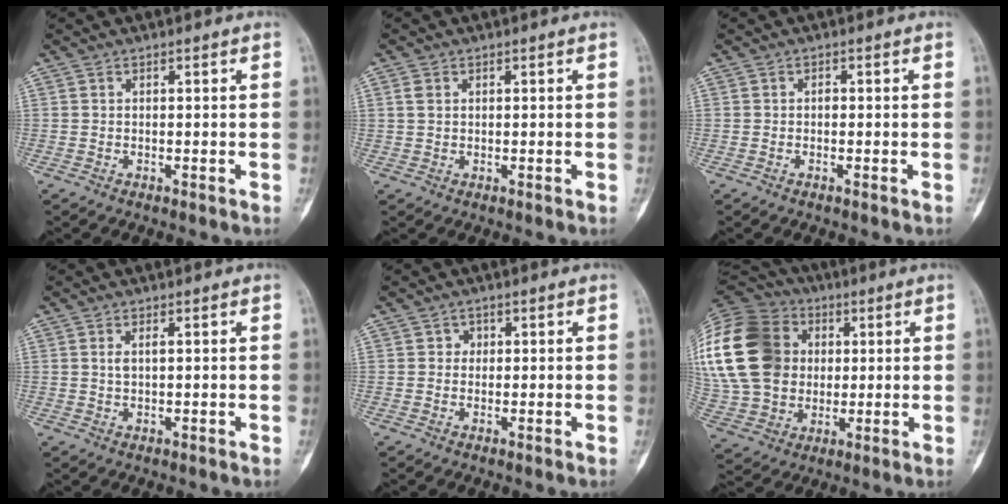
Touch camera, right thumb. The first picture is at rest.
{"total": 1.7, "force": [0.6, 1.3, 1.0], "torque": [-0.020, 0.003, 0.016]}
{"total": 0.6, "force": [-0.1, 0.4, 0.5], "torque": [-0.004, 0.001, -0.005]}
{"total": 1.8, "force": [0.5, 0.7, 1.6], "torque": [-0.030, 0.000, 0.011]}
{"total": 1.5, "force": [0.3, 1.4, 0.4], "torque": [0.006, 0.003, 0.000]}
{"total": 29.7, "force": [5.3, 23.9, 16.9], "torque": [-0.390, 0.054, 0.114]}